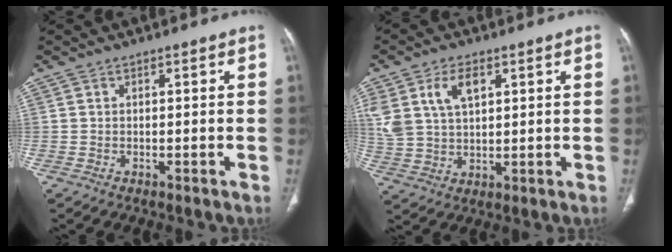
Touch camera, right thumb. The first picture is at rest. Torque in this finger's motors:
{"motor_torque": [0.15, 2.02, 0.75, 0.81, 0.10]}